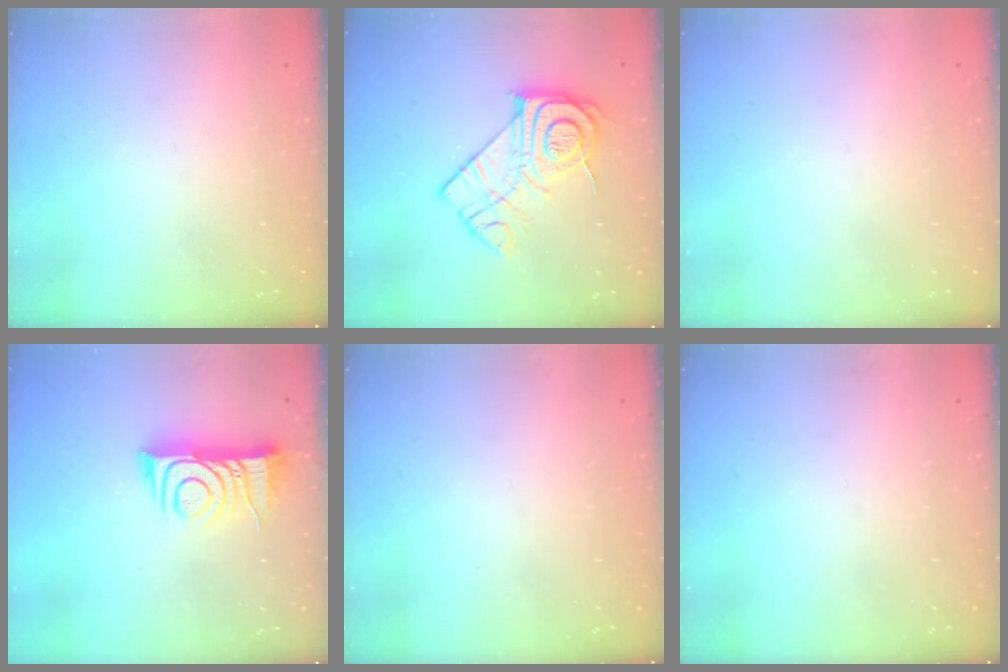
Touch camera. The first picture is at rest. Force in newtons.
{"total": 15.3, "press": 15.3, "slide": 1.0}
{"total": 1.8, "press": 1.7, "slide": 0.1}
{"total": 11.5, "press": 11.4, "slide": 1.1}
{"total": 0.0}
{"total": 0.0}